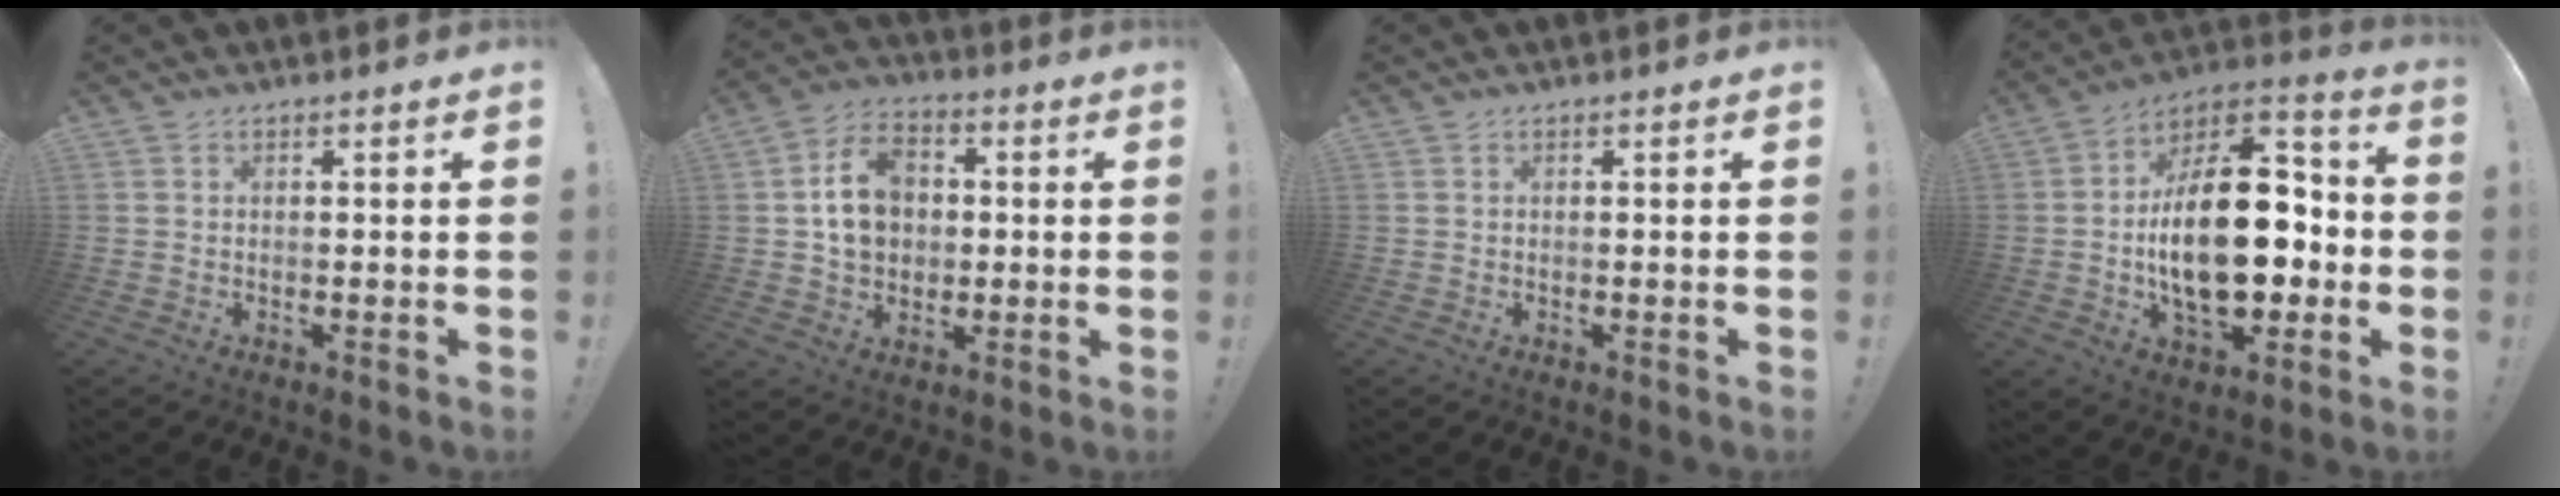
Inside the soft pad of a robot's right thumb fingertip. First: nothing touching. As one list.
[{"total": 12.6, "force": [1.3, 10.3, 7.3], "torque": [-0.113, 0.011, 0.028]}, {"total": 0.0}, {"total": 26.0, "force": [-2.4, 14.3, 21.6], "torque": [-0.377, 0.015, -0.035]}]